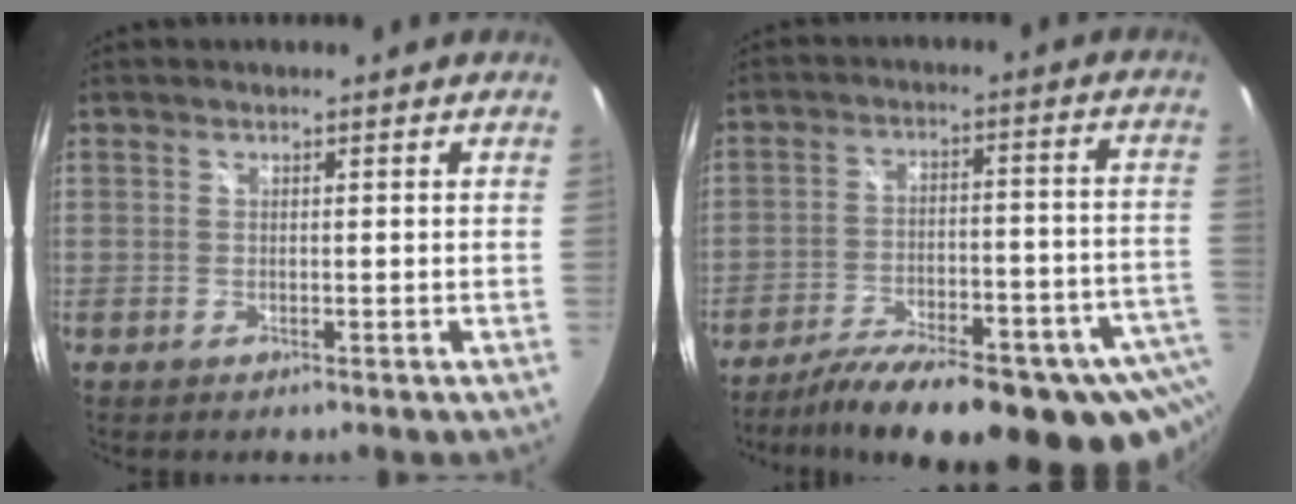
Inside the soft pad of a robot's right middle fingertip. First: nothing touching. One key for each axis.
{"total": 27.8, "fx": -20.8, "fy": 8.5, "fz": 16.3, "tx": -0.232, "ty": -0.037, "tz": -0.272}